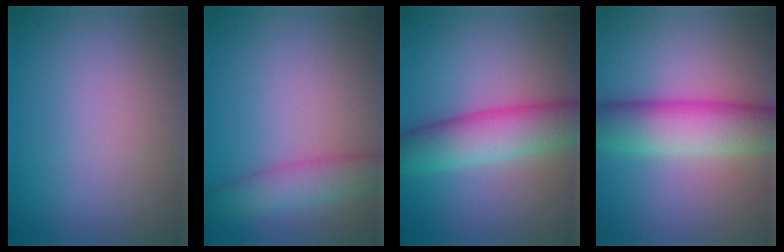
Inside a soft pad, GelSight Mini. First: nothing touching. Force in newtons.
{"total": 3.9, "press": 3.9, "slide": 0.1}
{"total": 6.8, "press": 6.8, "slide": 0.3}
{"total": 7.4, "press": 7.4, "slide": 0.3}